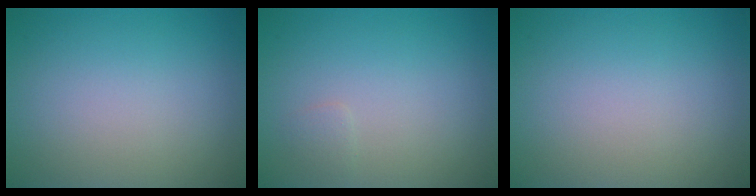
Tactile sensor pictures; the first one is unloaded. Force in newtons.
{"total": 0.6, "press": 0.6, "slide": 0.0}
{"total": 0.0}